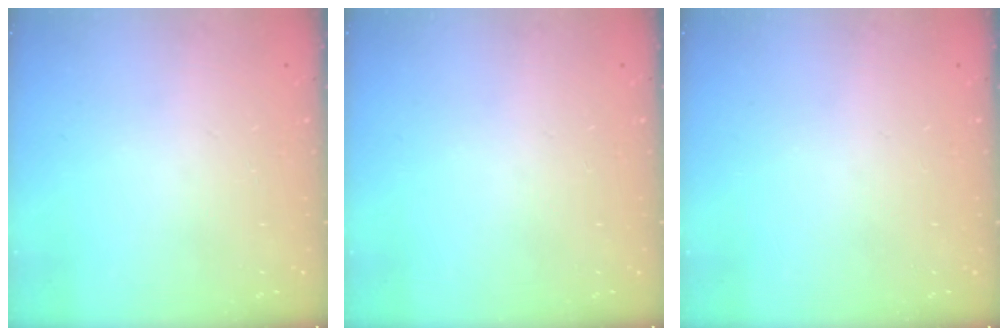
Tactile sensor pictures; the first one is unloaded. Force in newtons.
{"total": 0.0}
{"total": 0.0}